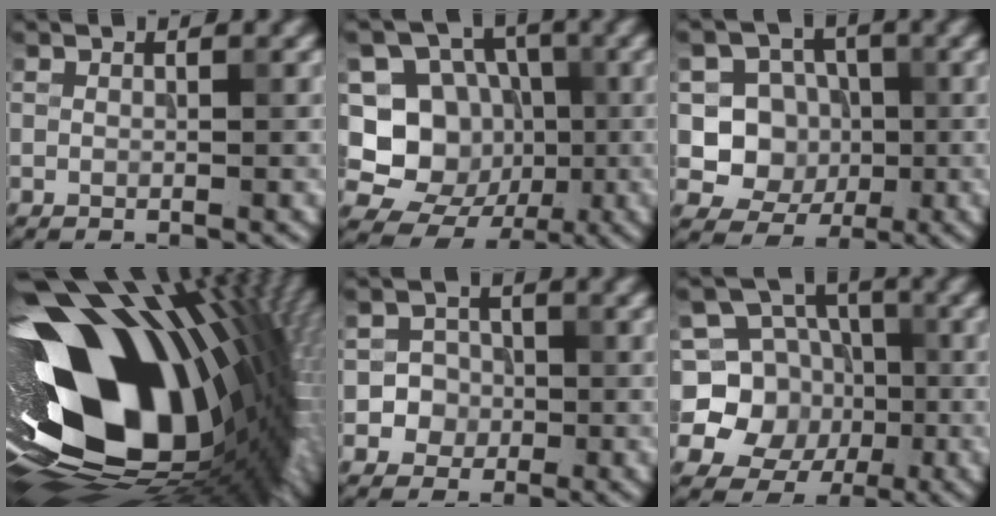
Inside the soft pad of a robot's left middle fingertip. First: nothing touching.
{"total": 13.6, "force": [-1.4, 12.4, 5.5], "torque": [-0.142, 0.031, -0.031]}
{"total": 6.3, "force": [-0.2, 5.8, 2.4], "torque": [-0.028, 0.004, -0.024]}
{"total": 19.9, "force": [0.2, 11.8, 16.1], "torque": [-0.290, -0.064, 0.019]}
{"total": 3.3, "force": [-0.8, 3.2, 0.5], "torque": [0.013, 0.013, -0.029]}
{"total": 9.4, "force": [-0.3, 8.5, 4.0], "torque": [-0.070, 0.016, -0.036]}